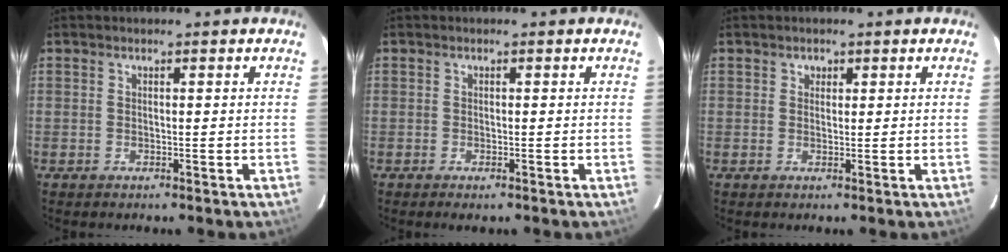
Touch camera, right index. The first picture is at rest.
{"total": 0.8, "force": [-0.6, 0.2, 0.5], "torque": [-0.007, -0.003, -0.011]}
{"total": 1.2, "force": [0.5, 1.1, 0.2], "torque": [0.002, 0.006, 0.007]}